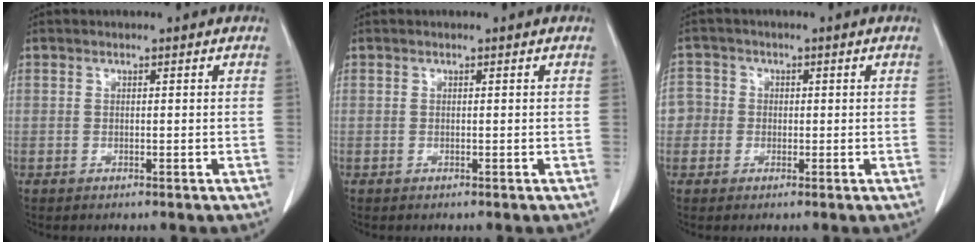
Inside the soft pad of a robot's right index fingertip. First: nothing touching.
{"total": 0.0}
{"total": 3.6, "force": [-0.3, 3.6, 0.1], "torque": [0.010, 0.016, -0.013]}